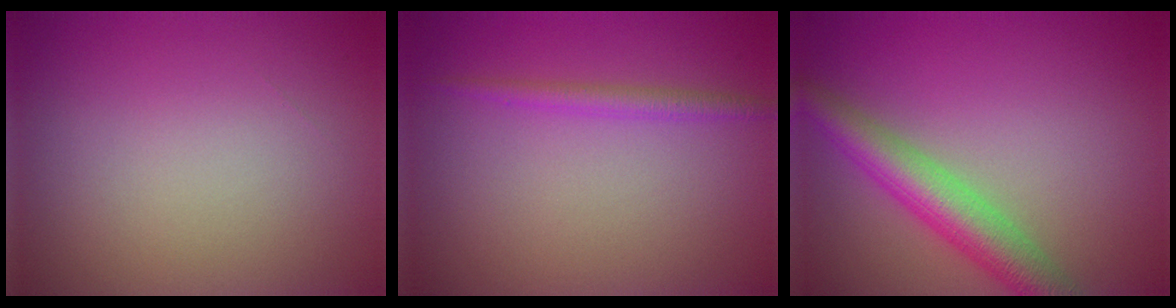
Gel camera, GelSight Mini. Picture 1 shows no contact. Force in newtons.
{"total": 1.5, "press": 1.5, "slide": 0.1}
{"total": 5.3, "press": 5.3, "slide": 0.2}